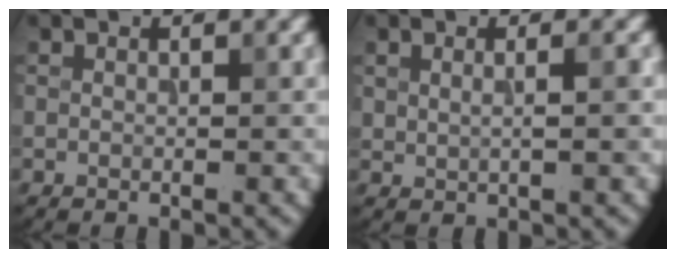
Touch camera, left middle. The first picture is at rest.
{"total": 1.5, "force": [0.2, 0.3, 1.5], "torque": [-0.034, 0.000, 0.009]}